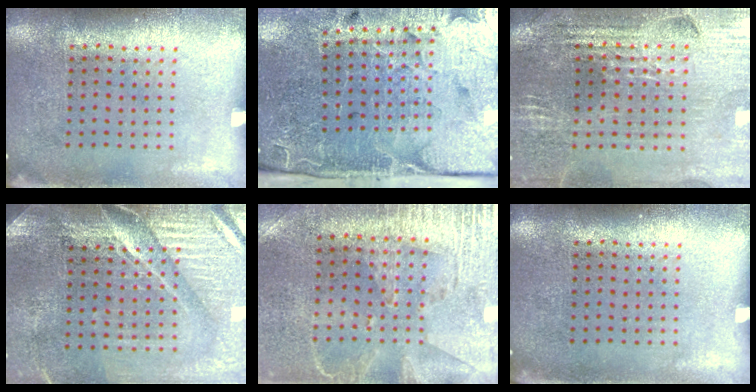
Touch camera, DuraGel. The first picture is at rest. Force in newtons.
{"total": 5.0, "press": 3.9, "slide": 3.1}
{"total": 3.0, "press": 3.0, "slide": 0.4}
{"total": 4.0, "press": 3.7, "slide": 1.5}
{"total": 2.8, "press": 2.4, "slide": 1.5}
{"total": 0.0}